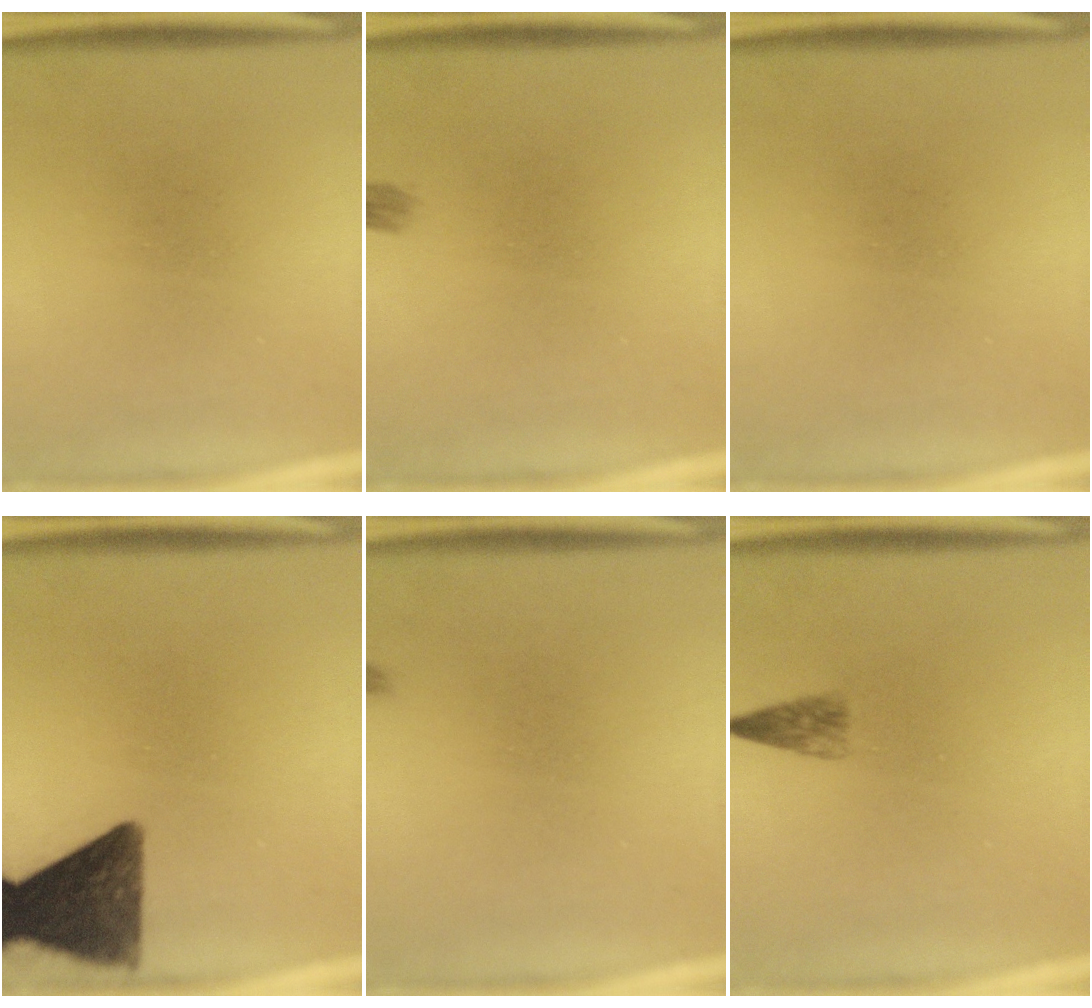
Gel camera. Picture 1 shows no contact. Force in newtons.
{"total": 1.0}
{"total": 0.0}
{"total": 12.5}
{"total": 0.5}
{"total": 2.0}